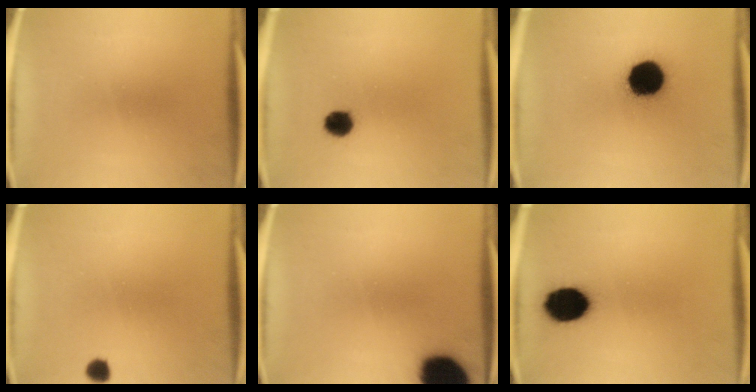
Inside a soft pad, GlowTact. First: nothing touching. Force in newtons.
{"total": 3.8}
{"total": 15.4}
{"total": 2.1}
{"total": 17.2}
{"total": 11.8}